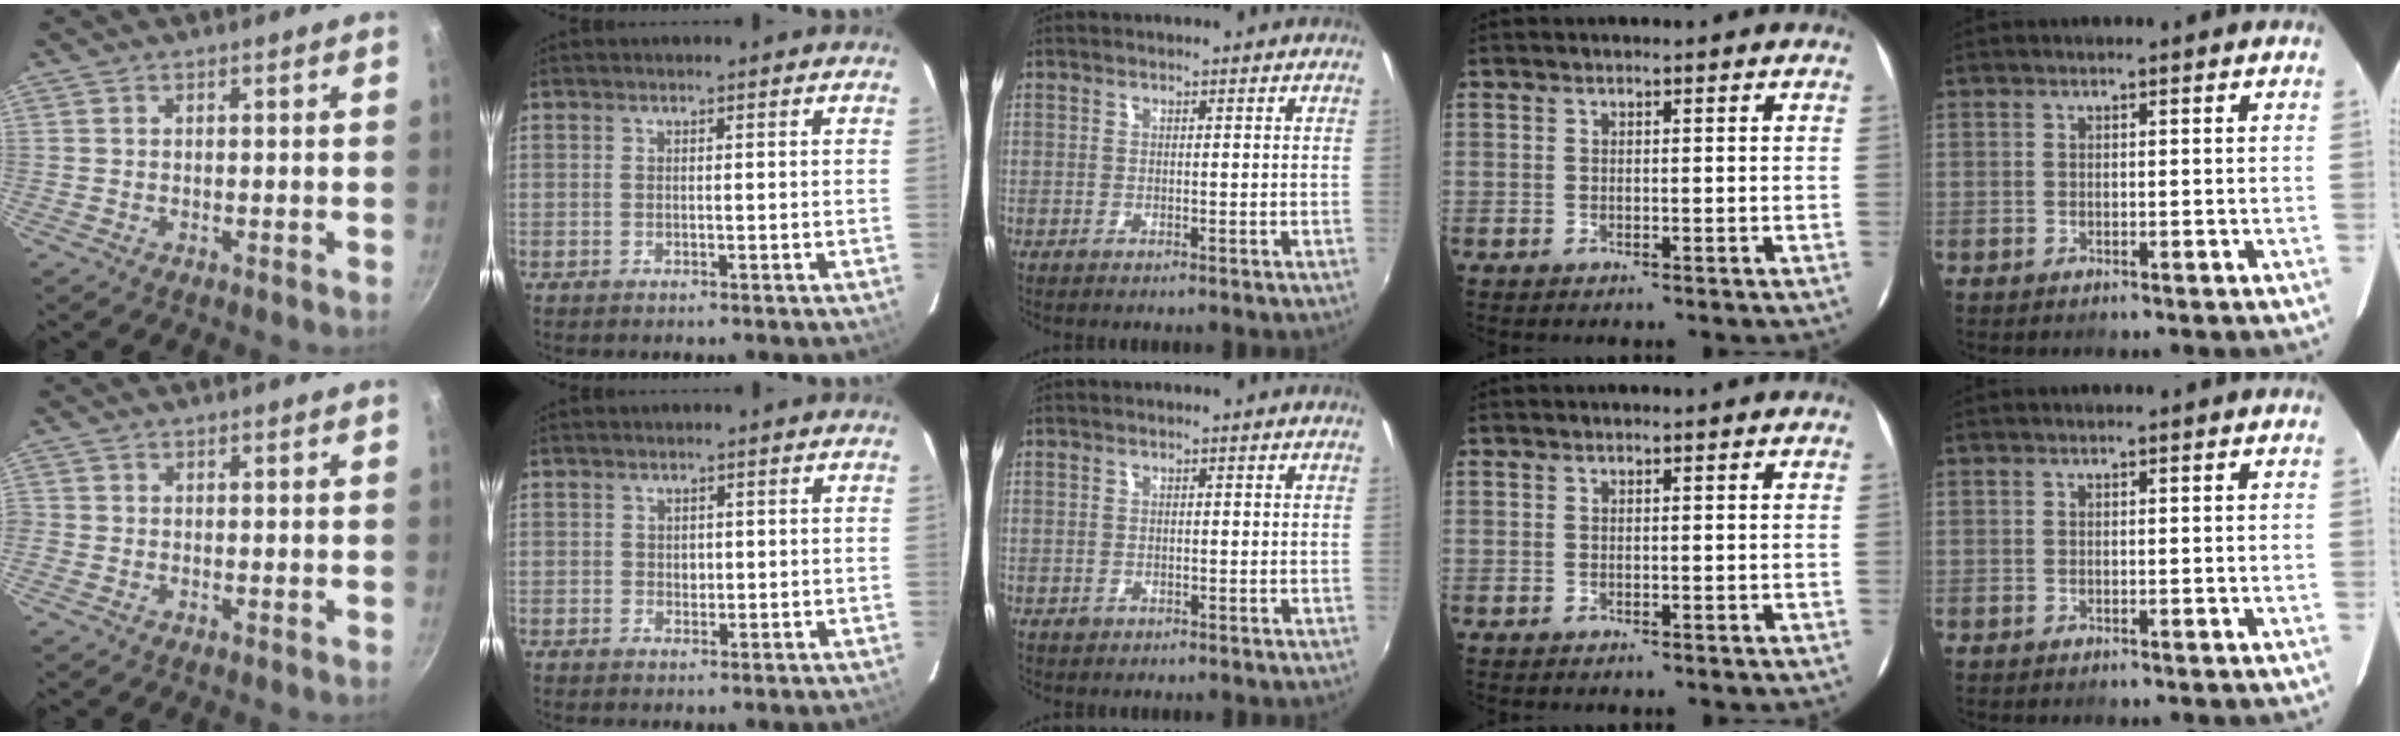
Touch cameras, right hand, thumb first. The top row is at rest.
{"thumb": {"total": 0.8, "force": [-0.3, 0.7, 0.1], "torque": [-0.002, 0.001, -0.010]}, "index": {"total": 1.3, "force": [0.0, 1.2, 0.5], "torque": [-0.005, 0.002, 0.001]}, "middle": {"total": 1.0, "force": [-0.4, 0.8, 0.2], "torque": [-0.005, -0.003, -0.004]}}